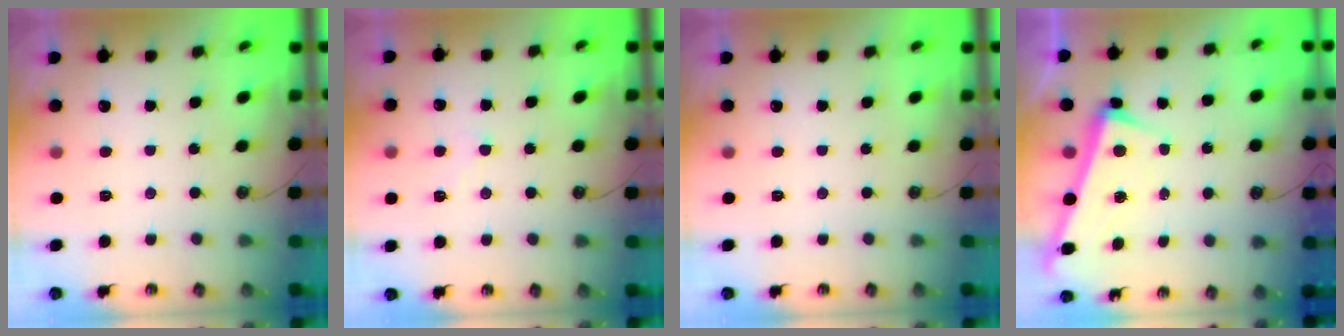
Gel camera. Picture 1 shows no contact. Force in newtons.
{"total": 2.7, "press": 2.7, "slide": 0.4}
{"total": 0.0}
{"total": 3.3, "press": 3.2, "slide": 1.0}